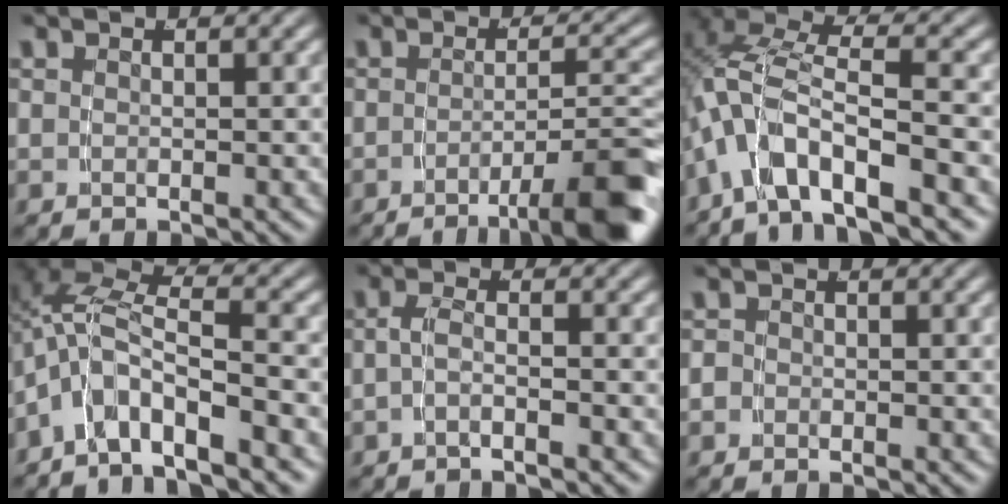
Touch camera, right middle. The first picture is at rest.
{"total": 7.6, "force": [-4.5, 1.1, 6.0], "torque": [-0.072, -0.006, -0.067]}
{"total": 6.2, "force": [-1.3, 3.7, 4.9], "torque": [-0.138, -0.027, -0.010]}
{"total": 7.1, "force": [-0.9, 5.3, 4.6], "torque": [-0.115, -0.015, -0.019]}
{"total": 1.8, "force": [-1.1, -0.2, 1.4], "torque": [-0.033, -0.007, -0.019]}
{"total": 1.0, "force": [-0.7, 0.7, 0.1], "torque": [-0.003, -0.007, -0.012]}